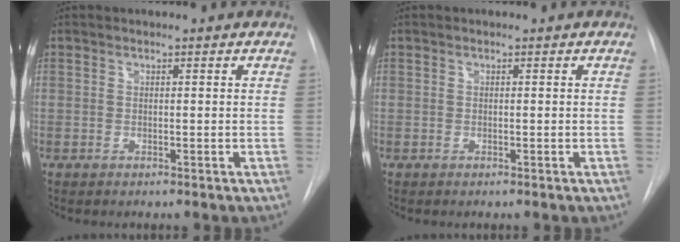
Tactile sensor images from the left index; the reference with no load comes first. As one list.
[{"total": 0.0}]